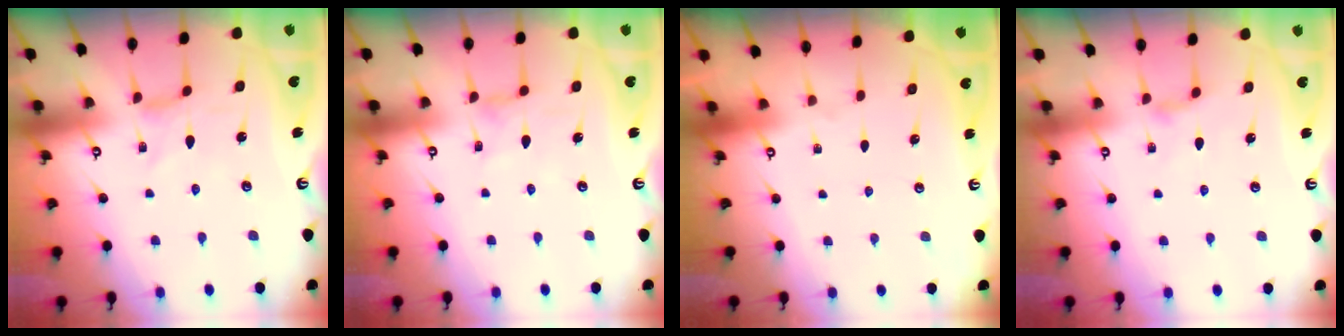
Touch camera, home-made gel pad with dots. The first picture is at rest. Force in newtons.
{"total": 1.7, "press": 1.7, "slide": 0.3}
{"total": 0.0}
{"total": 2.7, "press": 2.6, "slide": 0.5}